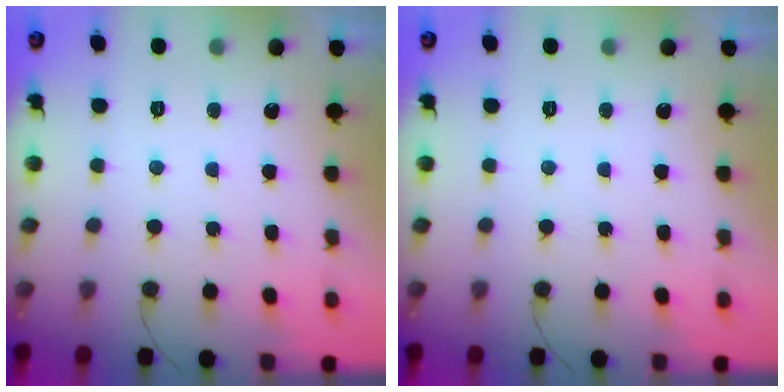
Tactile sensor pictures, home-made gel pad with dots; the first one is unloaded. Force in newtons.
{"total": 0.0}